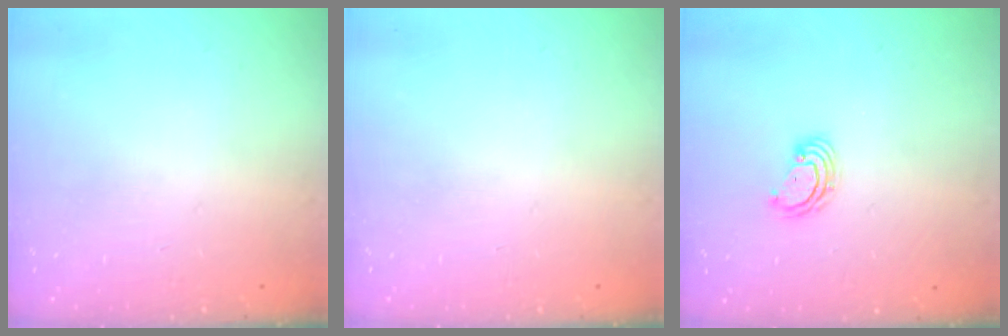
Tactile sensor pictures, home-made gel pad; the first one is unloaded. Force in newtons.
{"total": 0.0}
{"total": 3.8, "press": 3.8, "slide": 0.1}